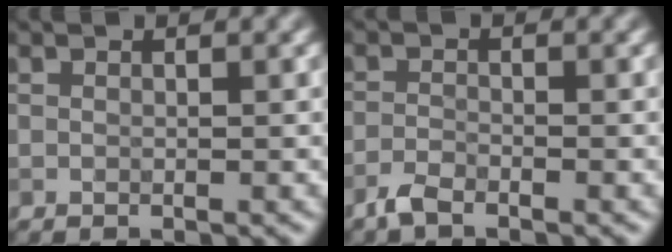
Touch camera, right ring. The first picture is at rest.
{"total": 1.8, "force": [-1.5, 0.4, 0.8], "torque": [-0.021, -0.001, -0.036]}